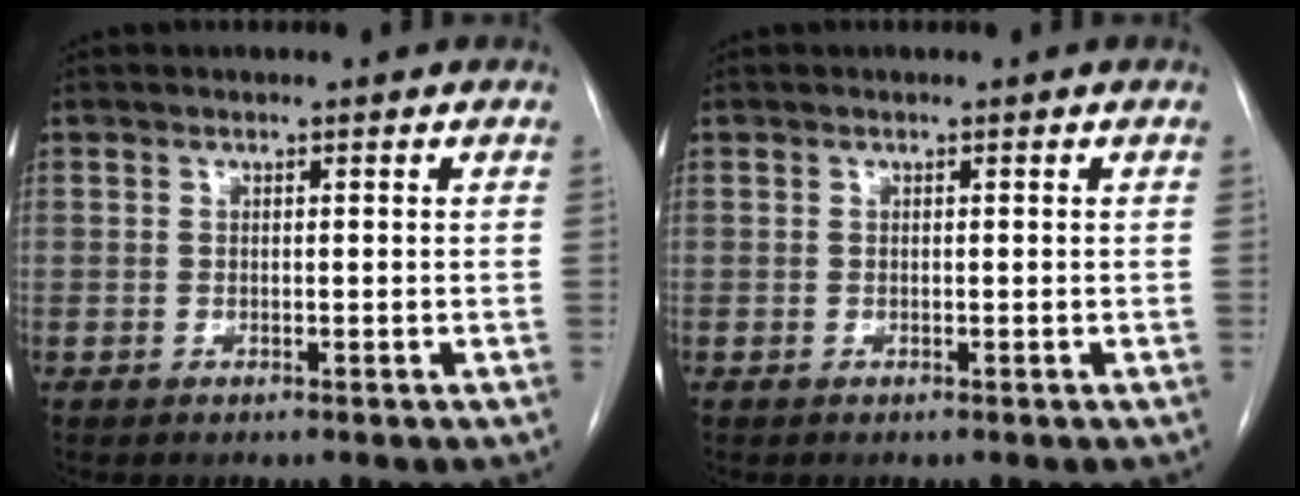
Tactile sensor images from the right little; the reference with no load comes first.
{"total": 0.0}